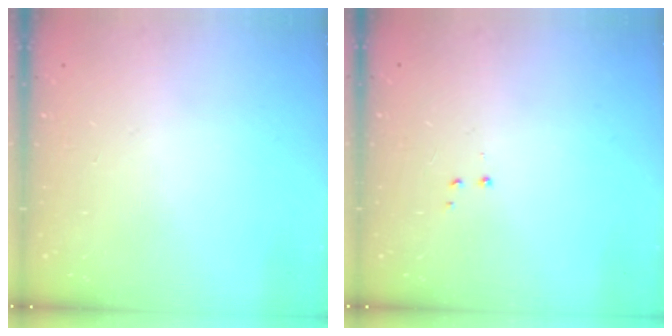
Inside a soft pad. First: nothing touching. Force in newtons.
{"total": 2.8, "press": 2.7, "slide": 0.5}